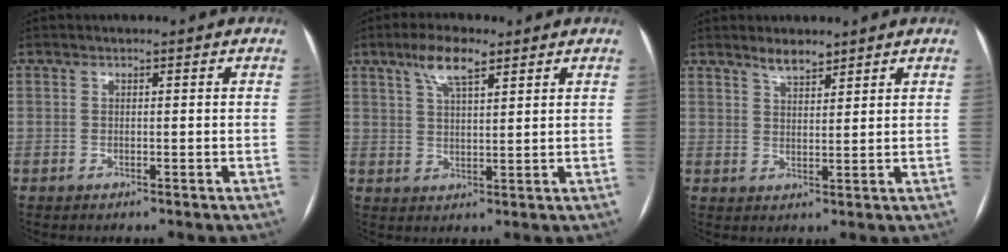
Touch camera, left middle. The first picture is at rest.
{"total": 6.0, "force": [3.8, 1.4, 4.4], "torque": [-0.092, 0.009, 0.070]}
{"total": 3.1, "force": [2.7, 0.7, 1.3], "torque": [-0.029, -0.001, 0.048]}